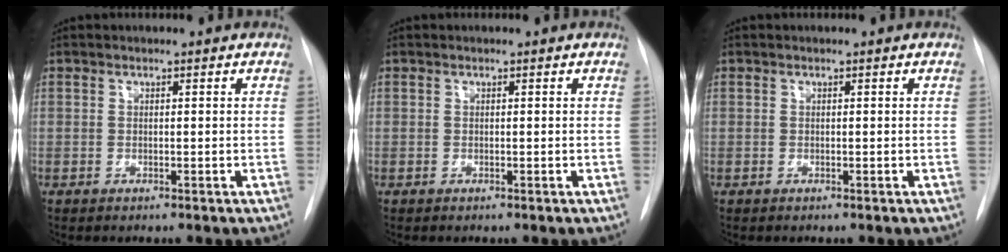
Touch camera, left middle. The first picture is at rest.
{"total": 0.0}
{"total": 0.0}